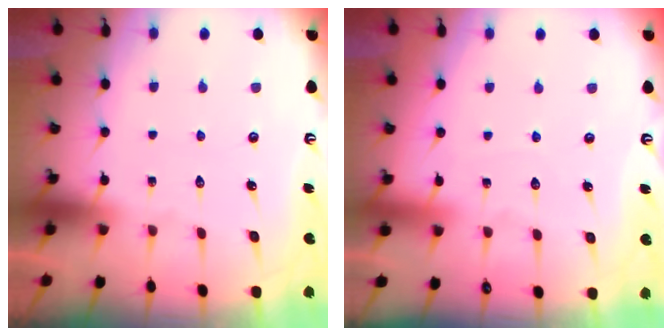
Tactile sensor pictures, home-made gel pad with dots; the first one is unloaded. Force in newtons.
{"total": 2.4, "press": 2.4, "slide": 0.2}